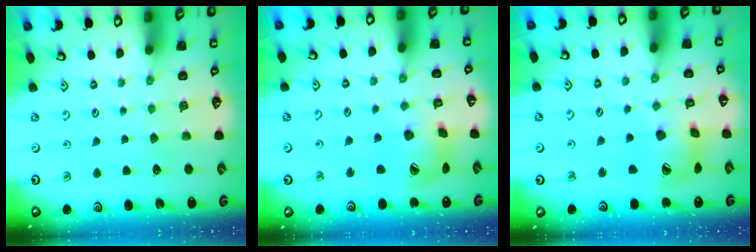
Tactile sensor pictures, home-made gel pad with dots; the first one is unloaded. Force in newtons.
{"total": 14.3, "press": 14.2, "slide": 2.0}
{"total": 14.3, "press": 14.2, "slide": 2.0}